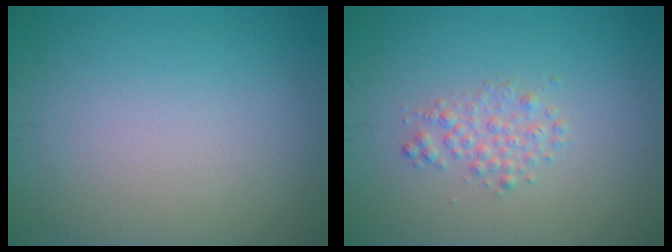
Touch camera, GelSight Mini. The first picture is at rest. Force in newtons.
{"total": 1.7, "press": 1.7, "slide": 0.0}